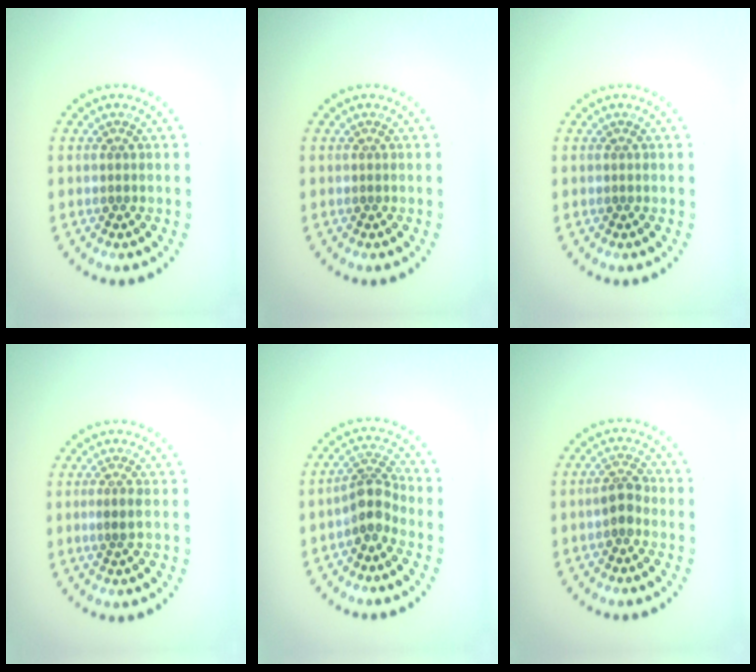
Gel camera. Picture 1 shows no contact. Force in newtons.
{"total": 0.0}
{"total": 0.0}
{"total": 1.0, "press": 0.7, "slide": 0.7}
{"total": 2.8, "press": 2.1, "slide": 1.9}
{"total": 1.9, "press": 1.8, "slide": 0.5}